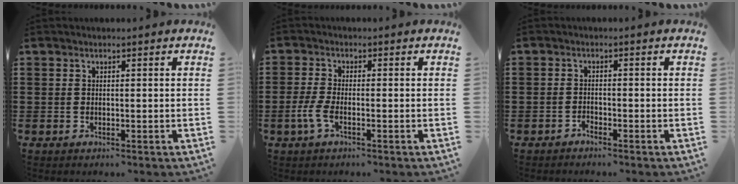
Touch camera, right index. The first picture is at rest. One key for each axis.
{"total": 3.2, "fx": -1.4, "fy": 0.9, "fz": 2.7, "tx": -0.067, "ty": -0.005, "tz": -0.030}
{"total": 1.1, "fx": -1.1, "fy": 0.0, "fz": 0.1, "tx": -0.007, "ty": 0.001, "tz": -0.022}